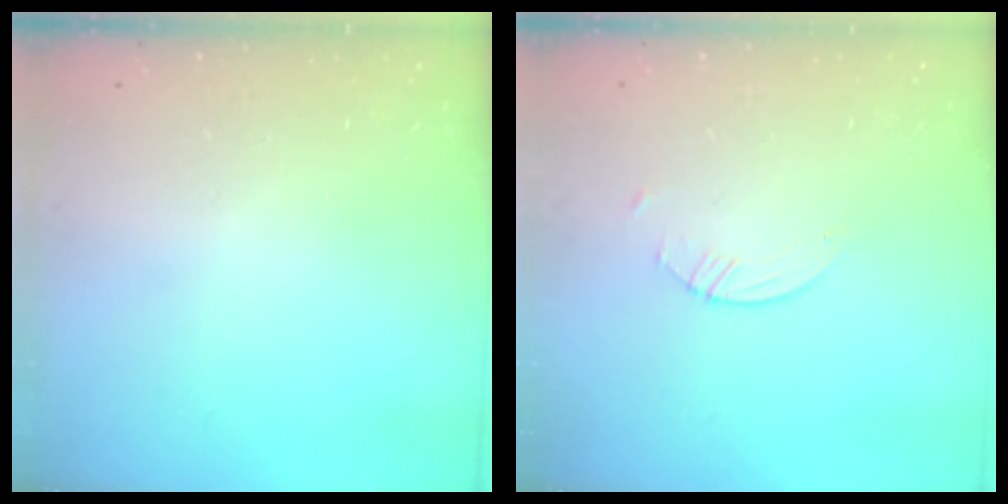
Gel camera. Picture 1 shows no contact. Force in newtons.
{"total": 0.8, "press": 0.8, "slide": 0.2}